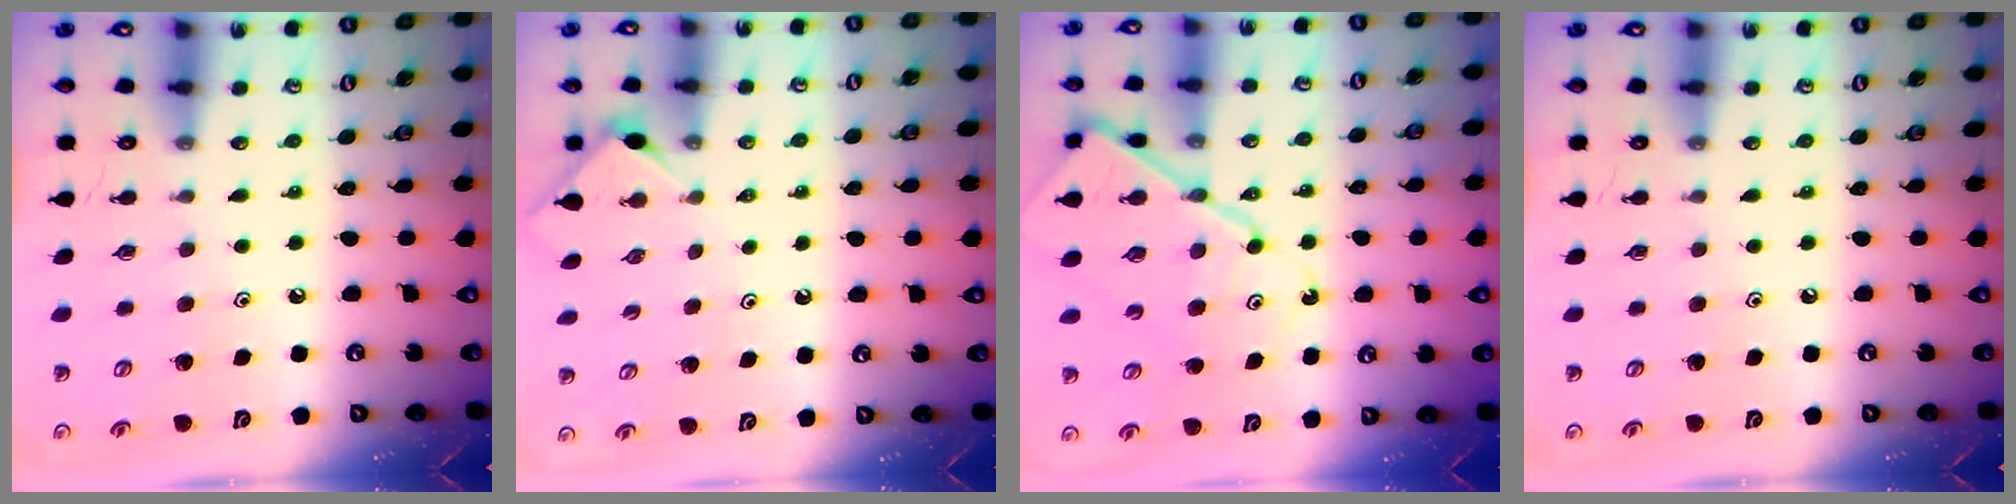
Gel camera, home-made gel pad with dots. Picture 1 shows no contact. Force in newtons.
{"total": 2.7, "press": 2.6, "slide": 0.4}
{"total": 13.5, "press": 13.4, "slide": 1.2}
{"total": 0.0}